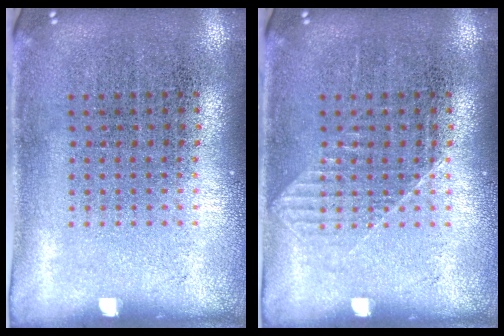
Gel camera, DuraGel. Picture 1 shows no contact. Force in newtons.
{"total": 1.0, "press": 1.0, "slide": 0.2}